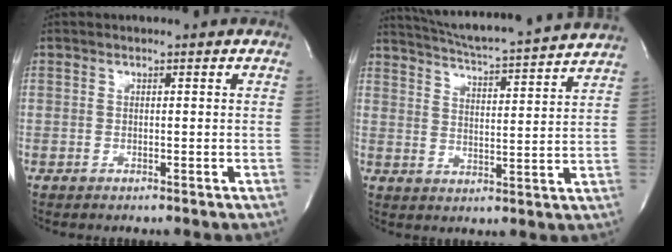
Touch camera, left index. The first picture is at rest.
{"total": 17.6, "force": [16.4, -0.7, 6.4], "torque": [-0.118, -0.020, 0.224]}